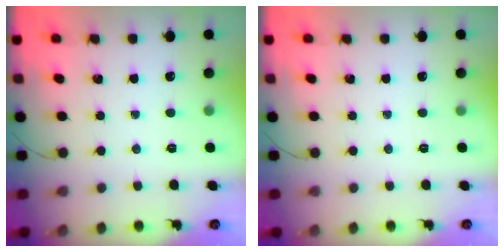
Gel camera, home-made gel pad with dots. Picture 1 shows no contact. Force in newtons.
{"total": 0.0}